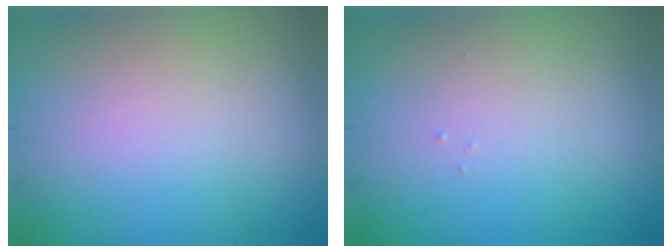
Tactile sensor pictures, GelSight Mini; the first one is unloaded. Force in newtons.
{"total": 0.0}